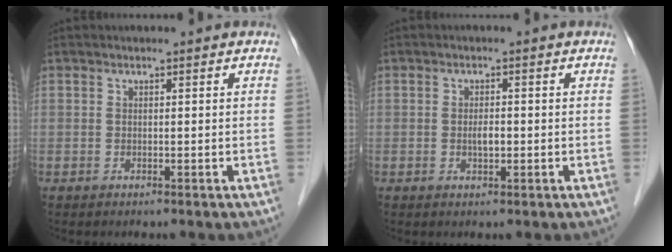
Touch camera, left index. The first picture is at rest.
{"total": 1.8, "force": [-0.3, 0.6, 1.7], "torque": [-0.032, 0.001, -0.003]}